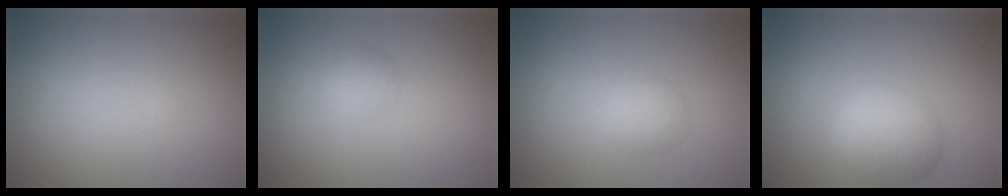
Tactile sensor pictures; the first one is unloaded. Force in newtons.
{"total": 1.3, "press": 1.3, "slide": 0.1}
{"total": 1.7, "press": 1.7, "slide": 0.2}
{"total": 4.6, "press": 4.6, "slide": 0.3}